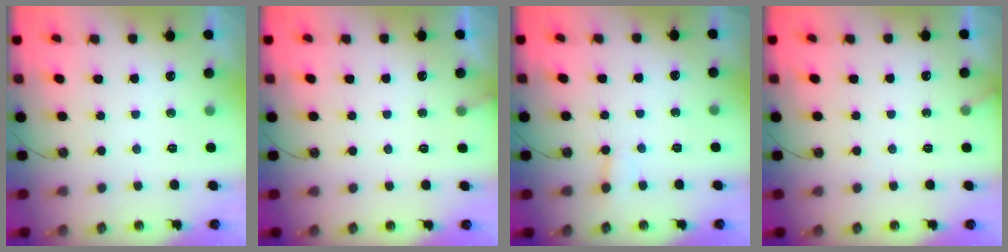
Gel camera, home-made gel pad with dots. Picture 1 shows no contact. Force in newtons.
{"total": 3.0, "press": 3.0, "slide": 0.1}
{"total": 2.7, "press": 2.7, "slide": 0.5}
{"total": 3.1, "press": 3.1, "slide": 0.2}